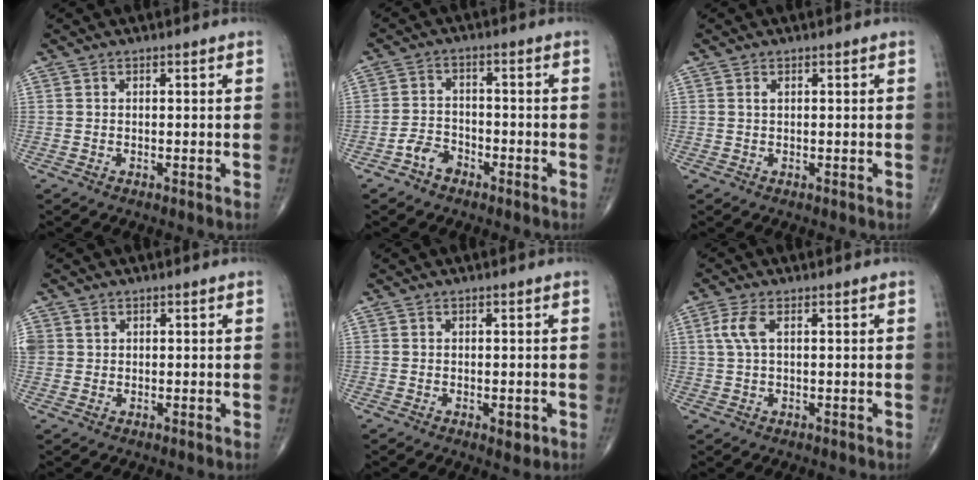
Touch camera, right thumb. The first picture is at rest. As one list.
[{"total": 4.2, "force": [-2.7, 2.8, 1.6], "torque": [-0.016, 0.025, -0.051]}, {"total": 0.6, "force": [0.2, 0.2, 0.4], "torque": [-0.010, 0.004, 0.005]}, {"total": 2.6, "force": [0.8, 2.3, 0.8], "torque": [-0.011, 0.002, 0.021]}, {"total": 1.9, "force": [-0.6, 1.0, 1.5], "torque": [-0.012, -0.002, -0.005]}, {"total": 3.7, "force": [1.0, 1.4, 3.3], "torque": [-0.090, 0.012, 0.021]}]